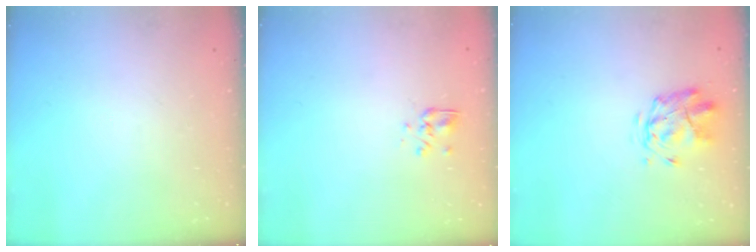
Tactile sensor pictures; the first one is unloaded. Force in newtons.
{"total": 2.9, "press": 2.6, "slide": 1.3}
{"total": 2.9, "press": 2.5, "slide": 1.4}